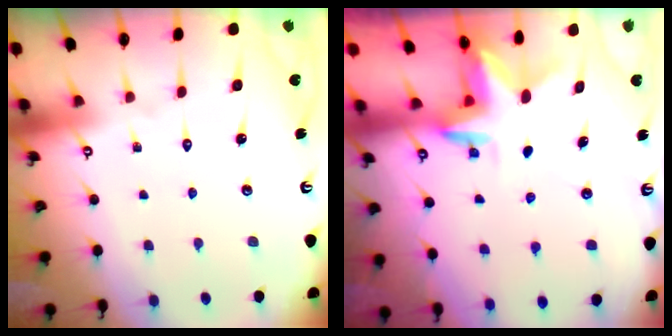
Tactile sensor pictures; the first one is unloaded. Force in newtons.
{"total": 2.8, "press": 2.8, "slide": 0.1}